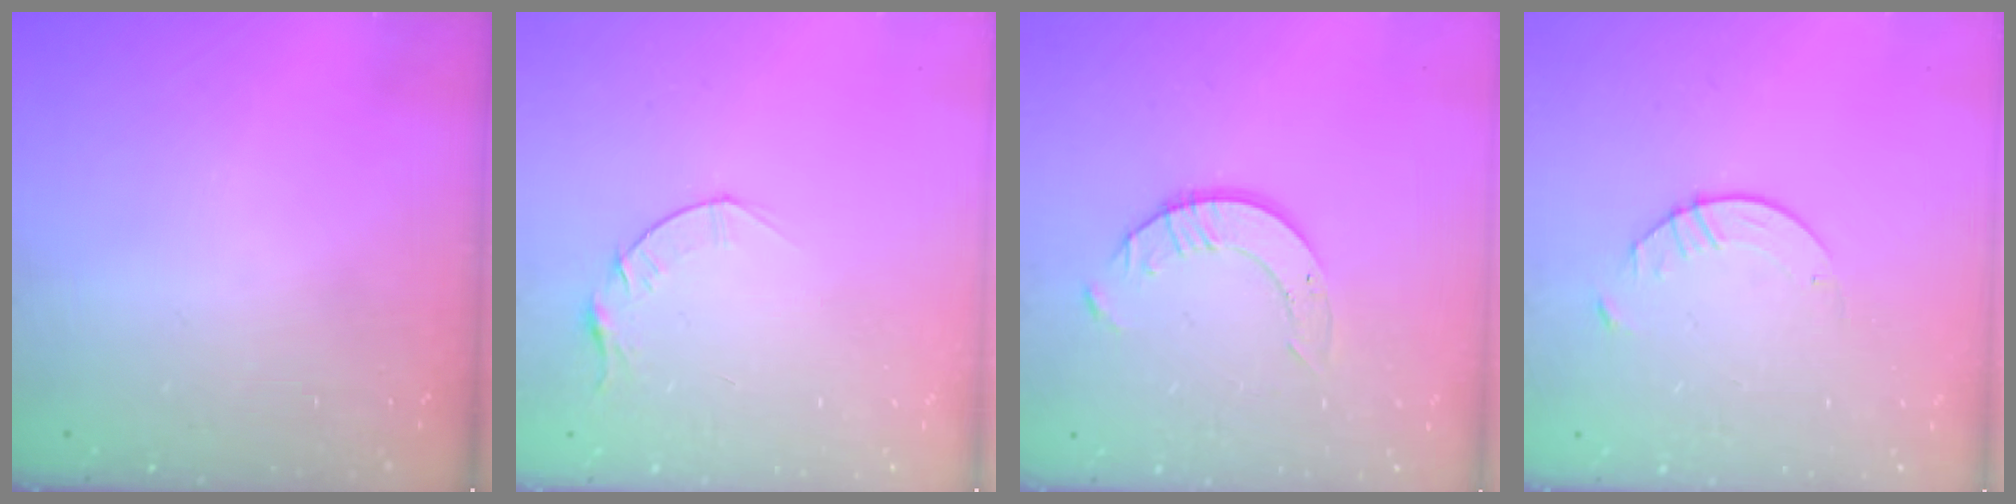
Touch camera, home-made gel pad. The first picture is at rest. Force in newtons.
{"total": 4.1, "press": 4.0, "slide": 0.5}
{"total": 4.2, "press": 4.2, "slide": 0.5}
{"total": 4.1, "press": 4.1, "slide": 0.4}